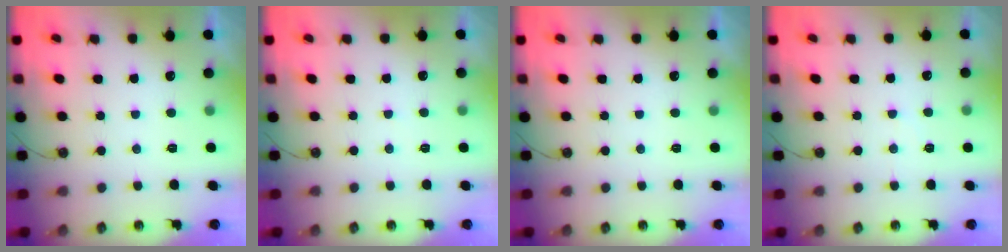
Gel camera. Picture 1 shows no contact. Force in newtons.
{"total": 2.5, "press": 2.5, "slide": 0.4}
{"total": 0.0}
{"total": 4.1, "press": 4.0, "slide": 0.5}